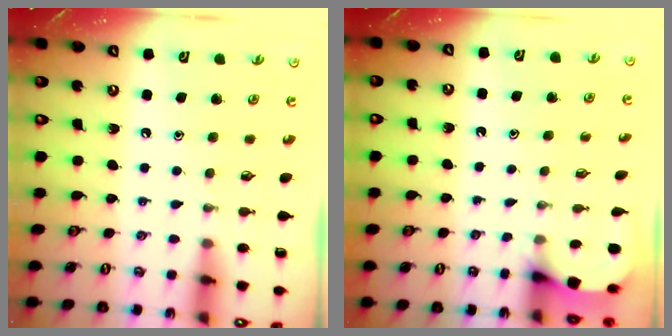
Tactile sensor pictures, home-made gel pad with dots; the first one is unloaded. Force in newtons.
{"total": 3.0, "press": 3.0, "slide": 0.4}